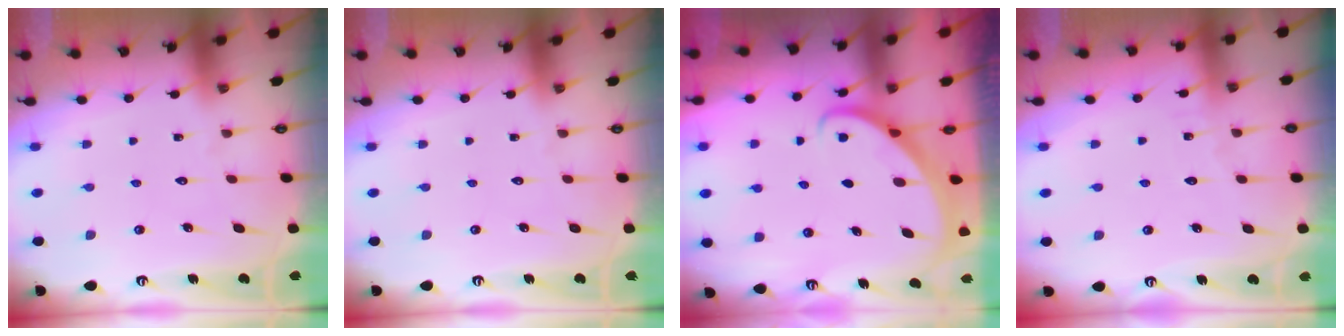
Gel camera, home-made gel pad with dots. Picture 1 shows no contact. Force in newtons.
{"total": 0.0}
{"total": 2.7, "press": 2.7, "slide": 0.3}
{"total": 3.9, "press": 3.9, "slide": 0.3}